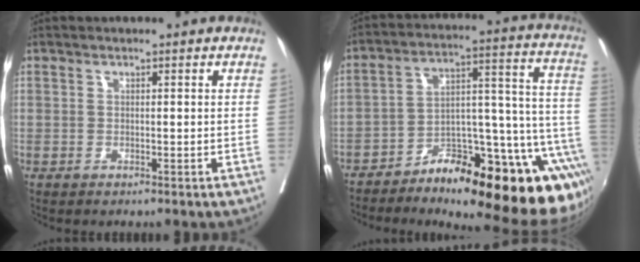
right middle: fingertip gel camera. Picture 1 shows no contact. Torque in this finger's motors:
{"motor_torque": [1.57, -0.56, 0.95, 0.21]}